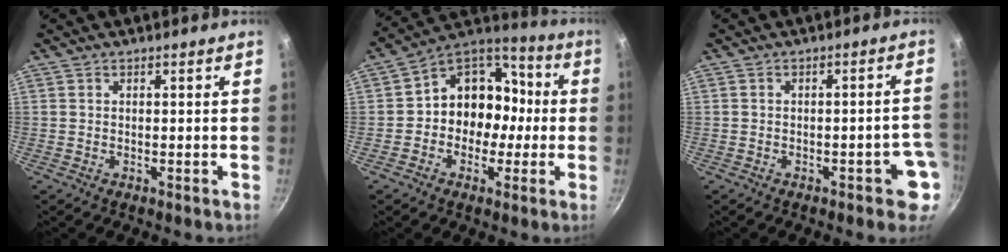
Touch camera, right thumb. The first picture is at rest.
{"total": 13.6, "force": [-1.6, 11.5, 7.1], "torque": [-0.049, 0.050, -0.042]}
{"total": 5.1, "force": [-1.9, 2.3, 4.2], "torque": [-0.022, 0.030, -0.018]}